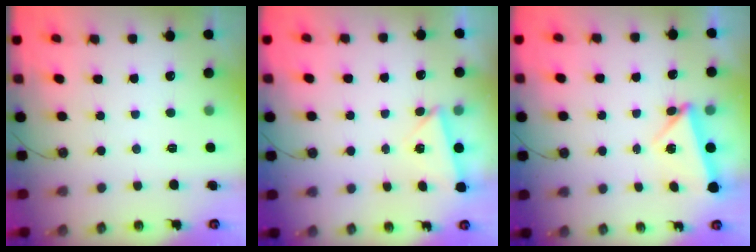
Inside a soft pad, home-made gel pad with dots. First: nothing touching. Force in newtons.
{"total": 2.9, "press": 2.8, "slide": 0.6}
{"total": 5.6, "press": 5.3, "slide": 1.6}